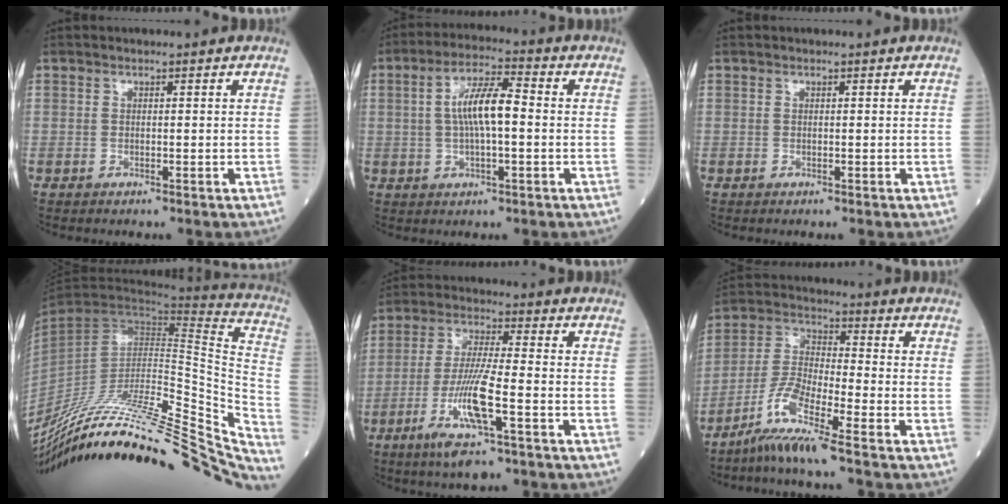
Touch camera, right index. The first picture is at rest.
{"total": 8.1, "force": [0.3, 1.8, 7.9], "torque": [-0.153, 0.018, 0.004]}
{"total": 0.0}
{"total": 40.1, "force": [-33.1, 6.3, 21.9], "torque": [-0.279, -0.049, -0.475]}
{"total": 10.9, "force": [-4.7, 0.5, 9.8], "torque": [-0.194, -0.017, -0.090]}
{"total": 8.3, "force": [-6.1, -0.7, 5.6], "torque": [-0.121, -0.025, -0.127]}